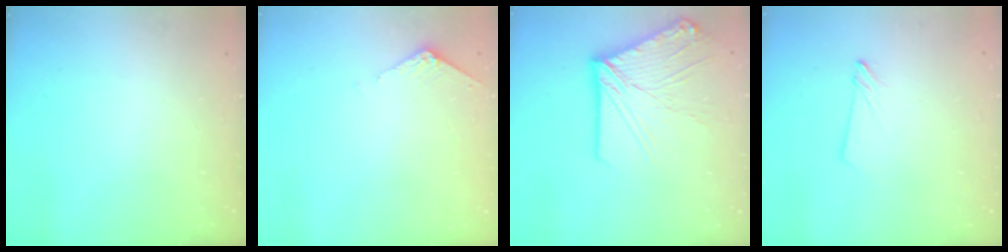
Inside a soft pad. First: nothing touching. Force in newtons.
{"total": 5.9, "press": 5.8, "slide": 0.7}
{"total": 16.4, "press": 16.2, "slide": 2.3}
{"total": 2.4, "press": 2.4, "slide": 0.2}